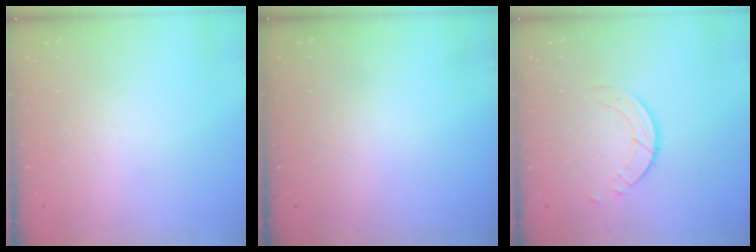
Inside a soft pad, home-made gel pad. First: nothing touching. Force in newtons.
{"total": 0.0}
{"total": 3.9, "press": 3.9, "slide": 0.4}